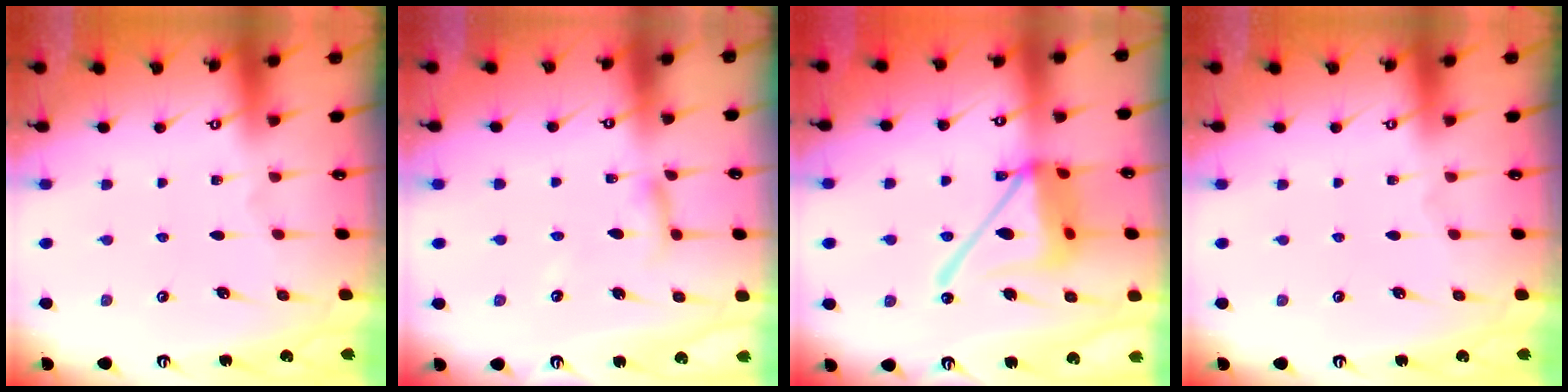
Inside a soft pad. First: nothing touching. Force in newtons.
{"total": 6.5, "press": 6.4, "slide": 0.5}
{"total": 18.7, "press": 18.6, "slide": 1.9}
{"total": 0.0}